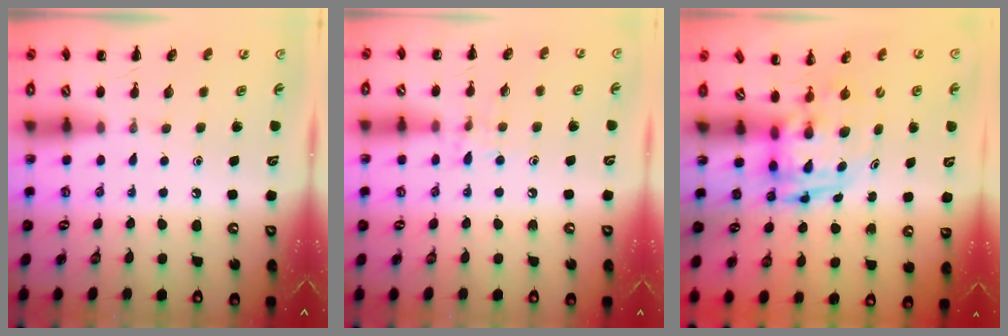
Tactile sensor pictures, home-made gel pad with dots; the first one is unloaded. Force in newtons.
{"total": 6.9, "press": 6.6, "slide": 1.8}
{"total": 3.2, "press": 3.1, "slide": 0.7}